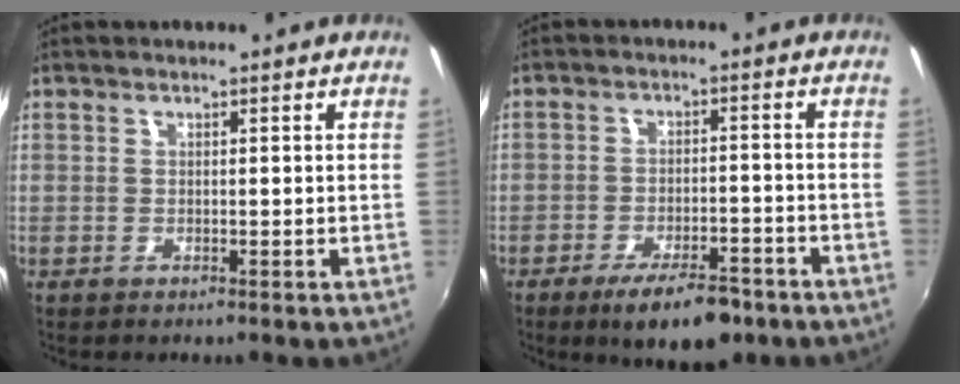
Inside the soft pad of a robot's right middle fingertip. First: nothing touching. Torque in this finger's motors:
{"motor_torque": [0.89, -1.25, 0.00, -0.01]}